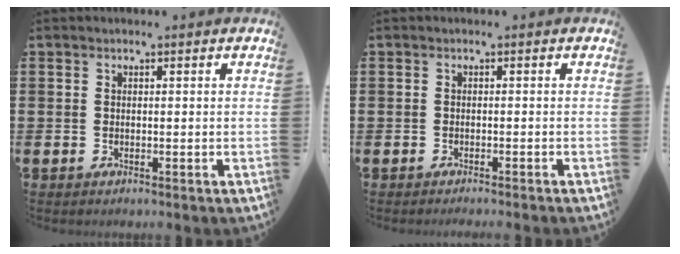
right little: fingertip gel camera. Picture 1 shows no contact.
{"total": 0.6, "force": [-0.5, -0.2, 0.1], "torque": [-0.001, -0.001, -0.011]}